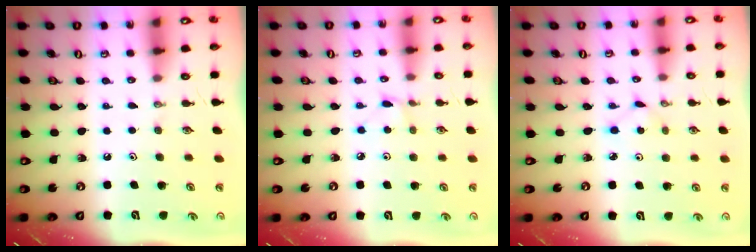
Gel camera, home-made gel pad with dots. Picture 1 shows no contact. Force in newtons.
{"total": 2.1, "press": 2.1, "slide": 0.2}
{"total": 1.3, "press": 1.3, "slide": 0.2}